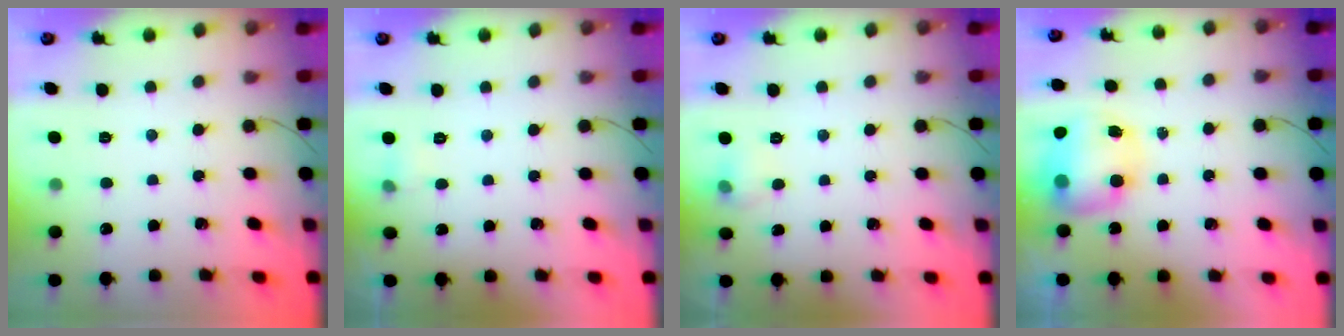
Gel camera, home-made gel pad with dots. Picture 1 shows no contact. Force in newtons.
{"total": 7.6, "press": 3.7, "slide": 6.6}
{"total": 6.5, "press": 5.9, "slide": 2.7}
{"total": 10.8, "press": 10.5, "slide": 2.6}